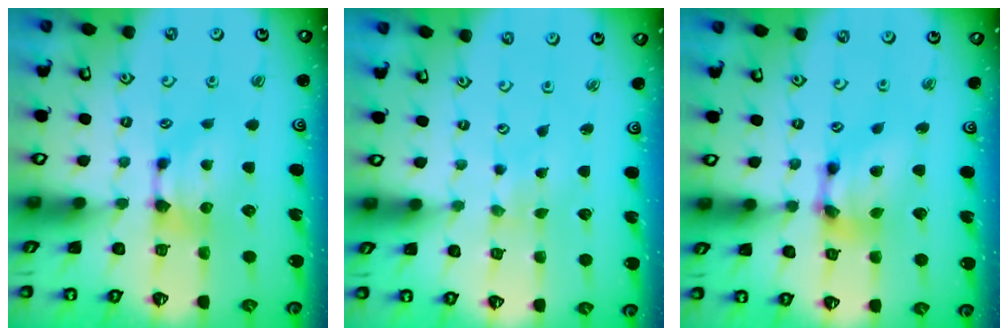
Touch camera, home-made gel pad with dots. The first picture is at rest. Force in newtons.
{"total": 5.3, "press": 5.2, "slide": 0.2}
{"total": 6.0, "press": 5.6, "slide": 2.1}